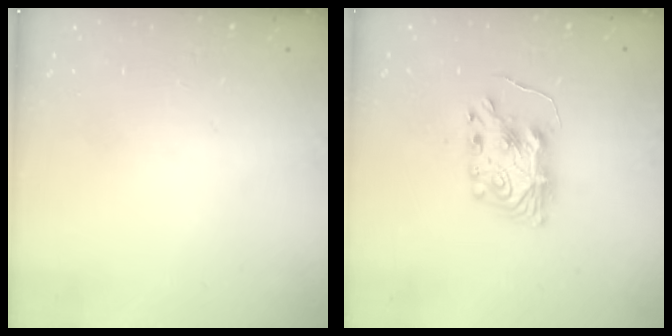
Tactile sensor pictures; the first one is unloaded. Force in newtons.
{"total": 9.0, "press": 9.0, "slide": 0.5}